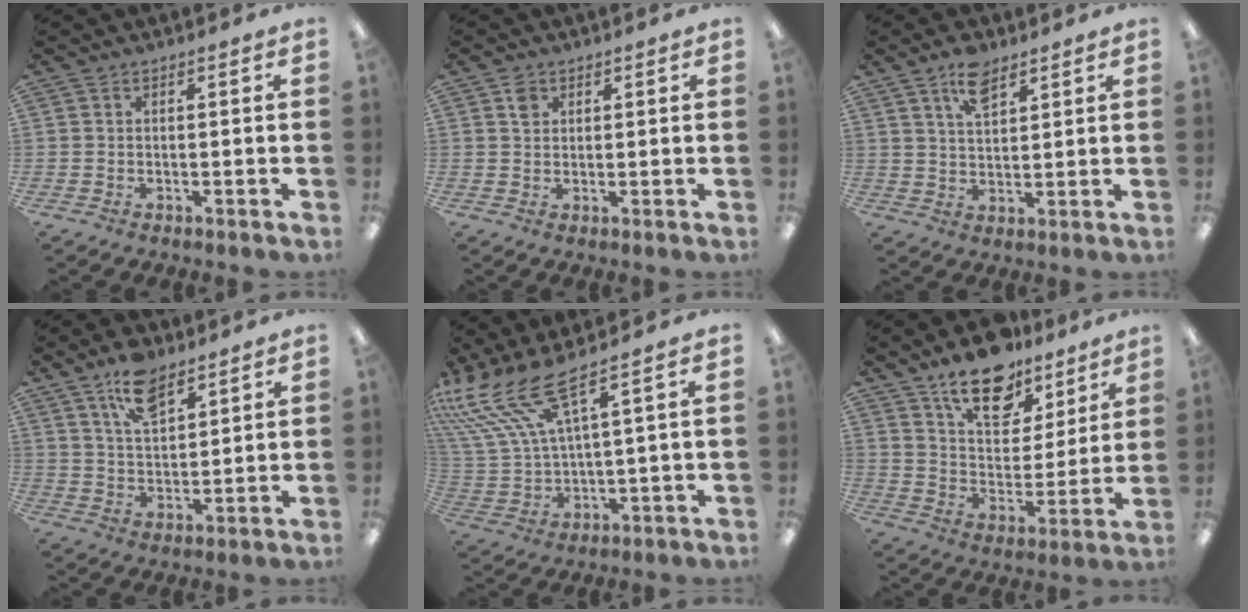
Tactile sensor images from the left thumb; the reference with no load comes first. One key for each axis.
{"total": 3.1, "fx": 1.9, "fy": 2.3, "fz": 0.9, "tx": -0.014, "ty": -0.002, "tz": 0.036}
{"total": 7.5, "fx": 5.0, "fy": 3.6, "fz": 4.3, "tx": -0.072, "ty": -0.016, "tz": 0.089}
{"total": 10.4, "fx": 7.2, "fy": 5.0, "fz": 5.7, "tx": -0.105, "ty": -0.025, "tz": 0.130}
{"total": 15.2, "fx": 9.7, "fy": 4.4, "fz": 10.8, "tx": -0.257, "ty": -0.057, "tz": 0.170}
{"total": 16.8, "fx": 12.0, "fy": 8.7, "fz": 7.8, "tx": -0.123, "ty": -0.067, "tz": 0.212}